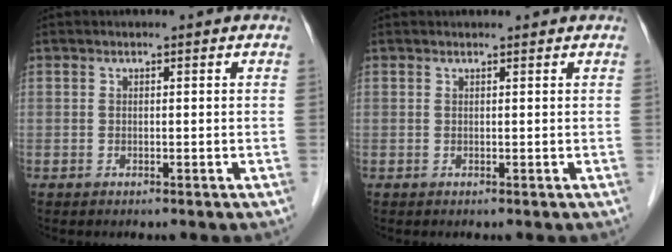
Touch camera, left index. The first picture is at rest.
{"total": 1.4, "force": [1.4, 0.3, 0.2], "torque": [-0.011, 0.016, 0.017]}